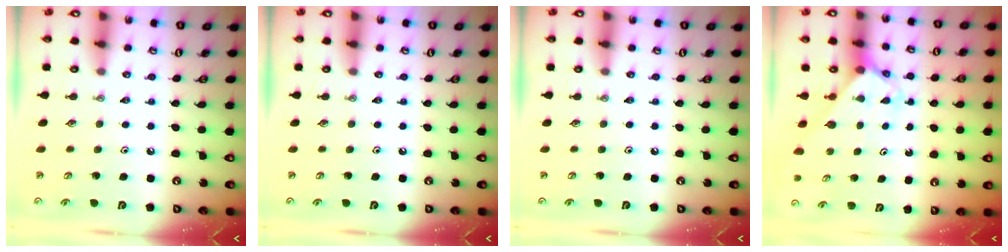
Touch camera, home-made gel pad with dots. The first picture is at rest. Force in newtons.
{"total": 0.0}
{"total": 0.0}
{"total": 2.7, "press": 2.7, "slide": 0.2}